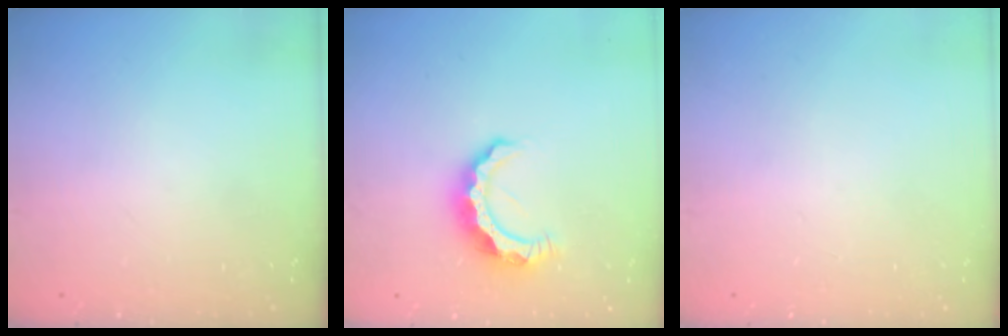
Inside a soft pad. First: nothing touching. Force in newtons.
{"total": 9.1, "press": 9.1, "slide": 0.6}
{"total": 0.0}